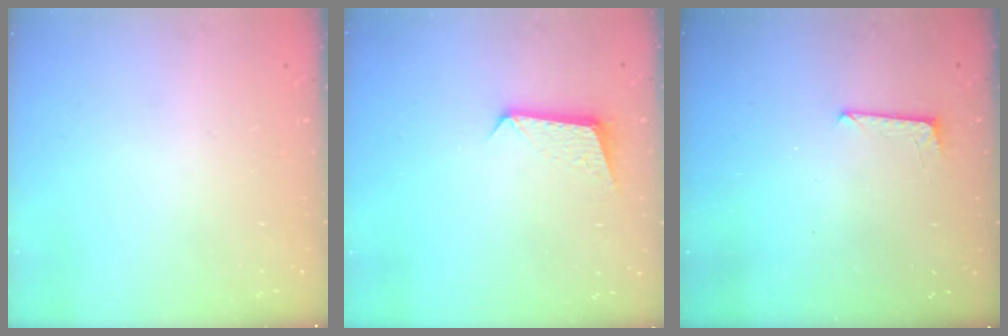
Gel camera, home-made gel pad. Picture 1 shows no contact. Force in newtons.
{"total": 7.0, "press": 6.9, "slide": 0.5}
{"total": 5.1, "press": 5.0, "slide": 0.4}